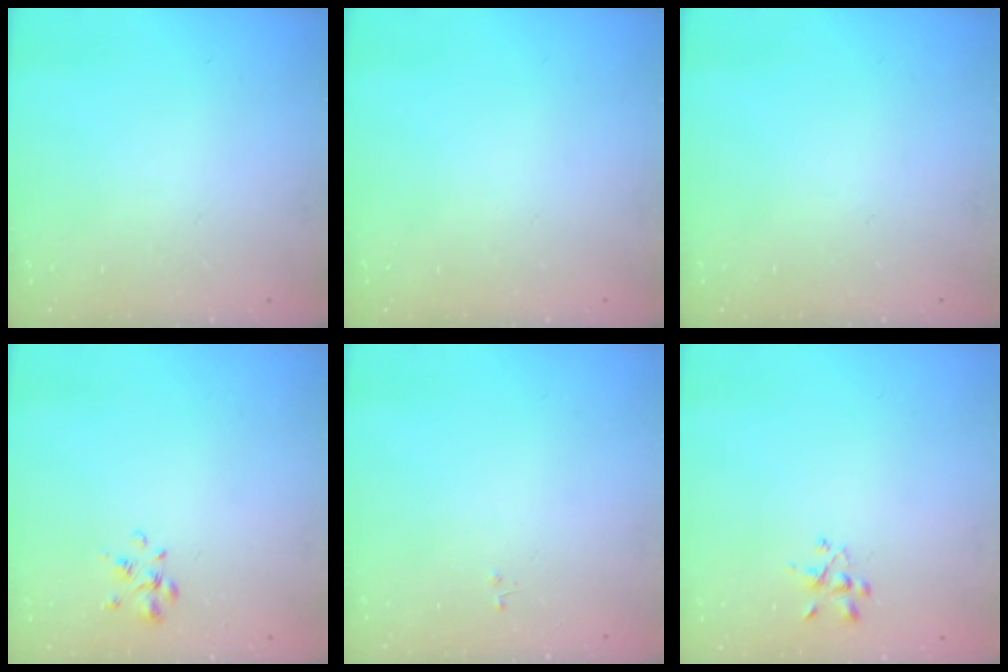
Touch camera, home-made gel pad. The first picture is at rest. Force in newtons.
{"total": 0.0}
{"total": 0.0}
{"total": 2.4, "press": 2.3, "slide": 0.8}
{"total": 0.0}
{"total": 2.2, "press": 2.1, "slide": 0.8}